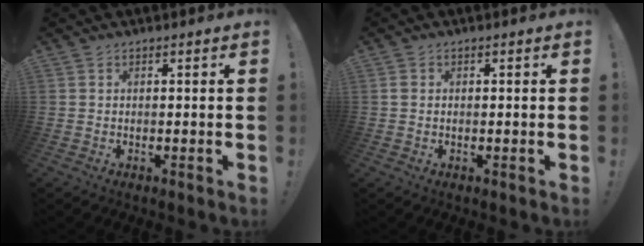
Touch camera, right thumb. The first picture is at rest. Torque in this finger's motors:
{"motor_torque": [0.09, 0.23, 0.07, -0.51, -0.01]}